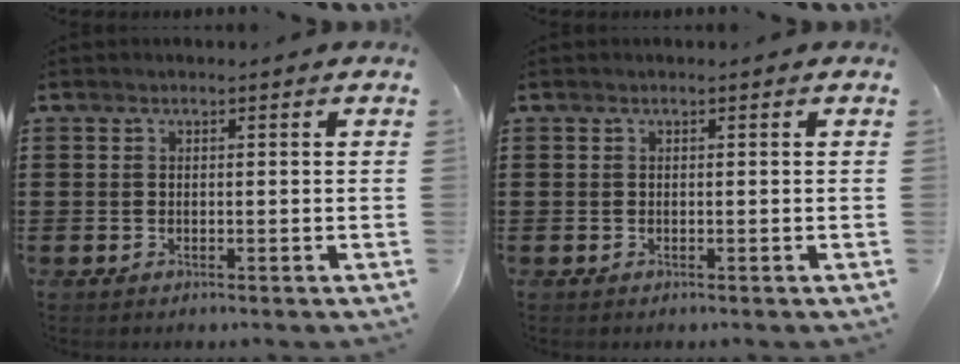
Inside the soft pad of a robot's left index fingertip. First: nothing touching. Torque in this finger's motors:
{"motor_torque": [0.00, 0.00, 0.00, 0.00]}